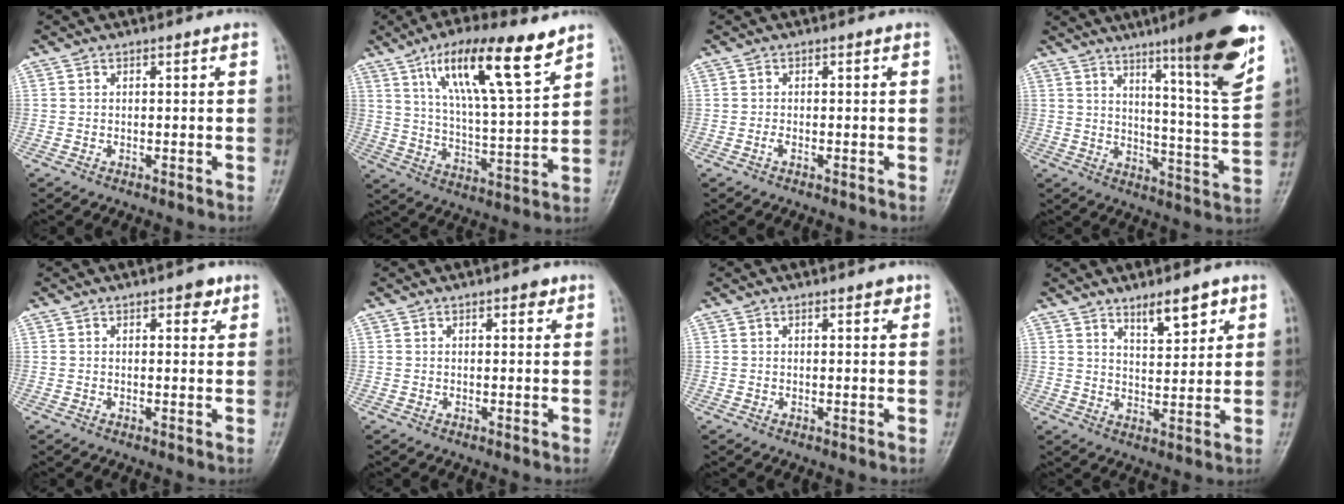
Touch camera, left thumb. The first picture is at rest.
{"total": 16.8, "force": [9.8, 3.8, 13.1], "torque": [-0.212, -0.039, 0.177]}
{"total": 0.7, "force": [-0.3, 0.2, 0.6], "torque": [-0.013, 0.000, -0.007]}
{"total": 18.2, "force": [10.8, 1.5, 14.6], "torque": [-0.186, -0.061, 0.161]}
{"total": 3.1, "force": [1.8, 1.4, 2.1], "torque": [-0.016, -0.006, 0.022]}
{"total": 1.9, "force": [1.1, 0.8, 1.3], "torque": [-0.012, -0.003, 0.013]}
{"total": 1.7, "force": [1.2, 0.6, 1.1], "torque": [-0.011, -0.005, 0.014]}
{"total": 6.8, "force": [4.6, 2.2, 4.5], "torque": [-0.054, -0.035, 0.074]}